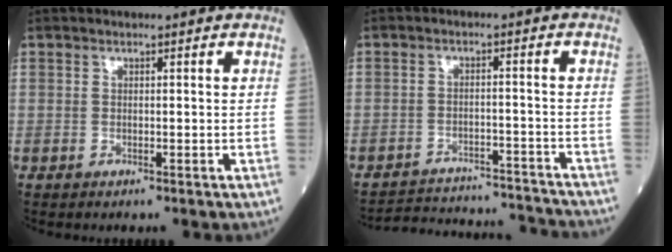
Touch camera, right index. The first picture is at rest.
{"total": 16.1, "force": [-15.7, 1.6, 3.0], "torque": [-0.058, 0.007, -0.210]}